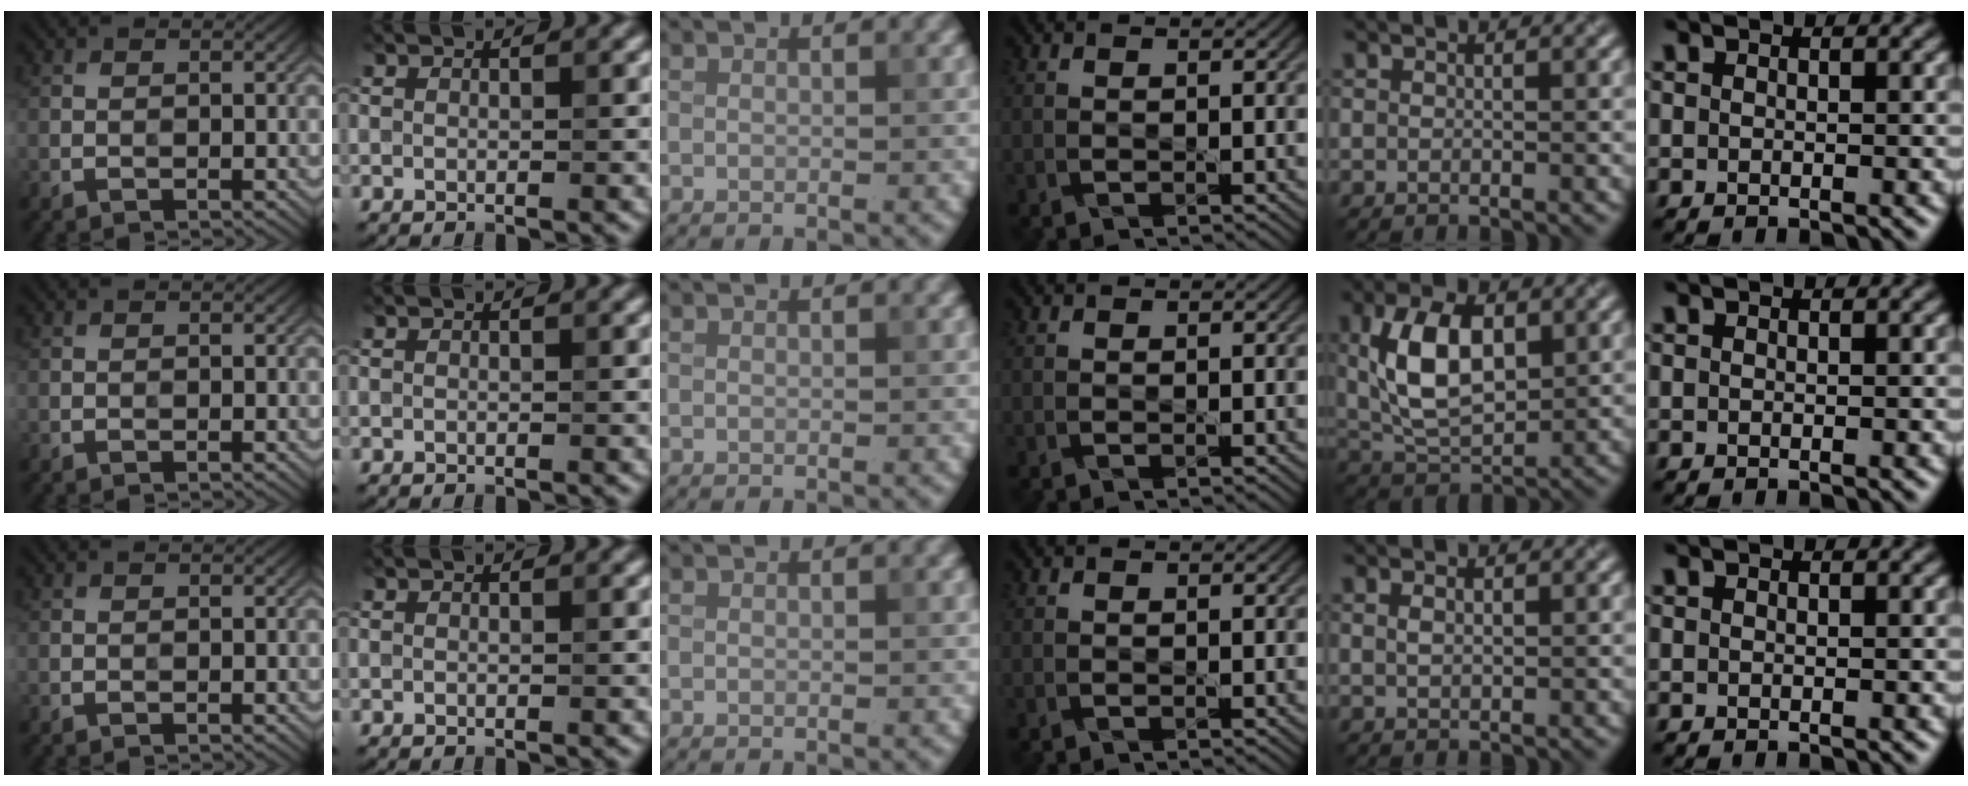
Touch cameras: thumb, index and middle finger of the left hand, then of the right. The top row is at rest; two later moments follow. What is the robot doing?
{"motion": "dispense", "object": "soap dispenser"}